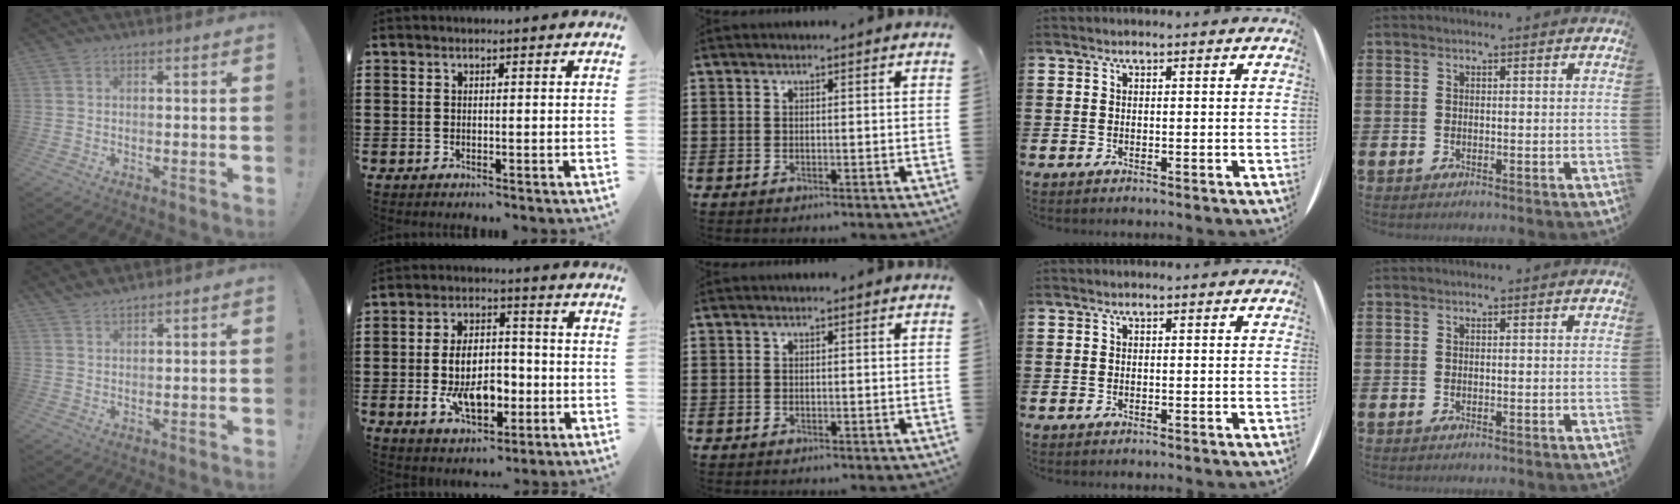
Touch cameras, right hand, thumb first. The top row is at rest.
{"thumb": {"total": 2.6, "force": [2.5, 0.1, 0.6], "torque": [-0.008, -0.016, 0.045]}, "index": {"total": 9.5, "force": [-2.3, 5.3, 7.6], "torque": [-0.122, 0.001, -0.044]}}